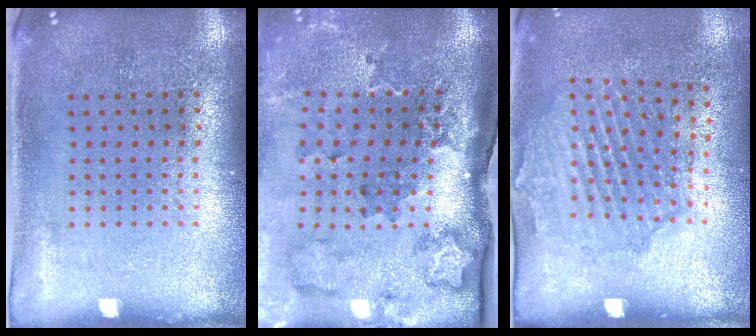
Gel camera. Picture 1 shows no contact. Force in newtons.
{"total": 2.5, "press": 2.0, "slide": 1.6}
{"total": 1.6, "press": 1.4, "slide": 0.7}